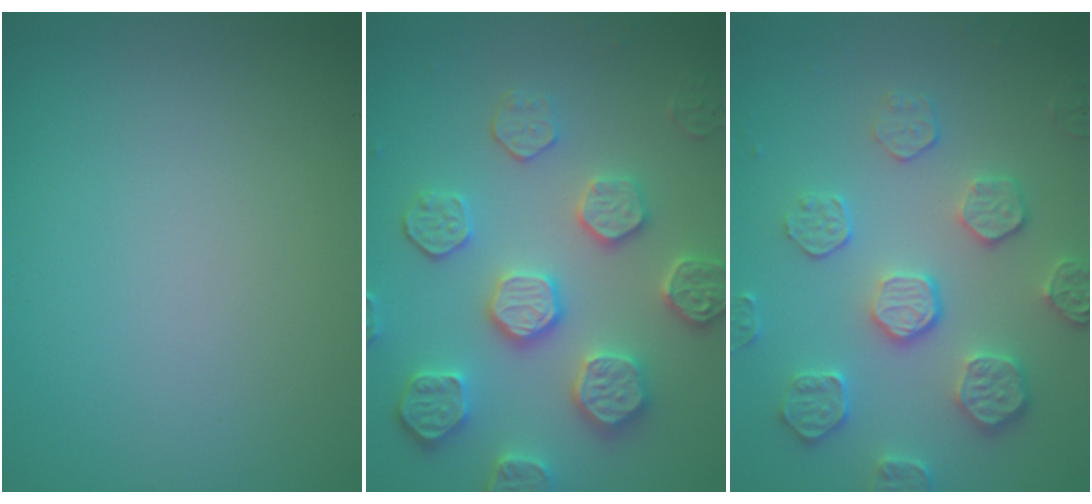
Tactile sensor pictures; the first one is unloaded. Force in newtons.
{"total": 5.6, "press": 5.0, "slide": 2.5}
{"total": 4.3, "press": 4.1, "slide": 1.3}